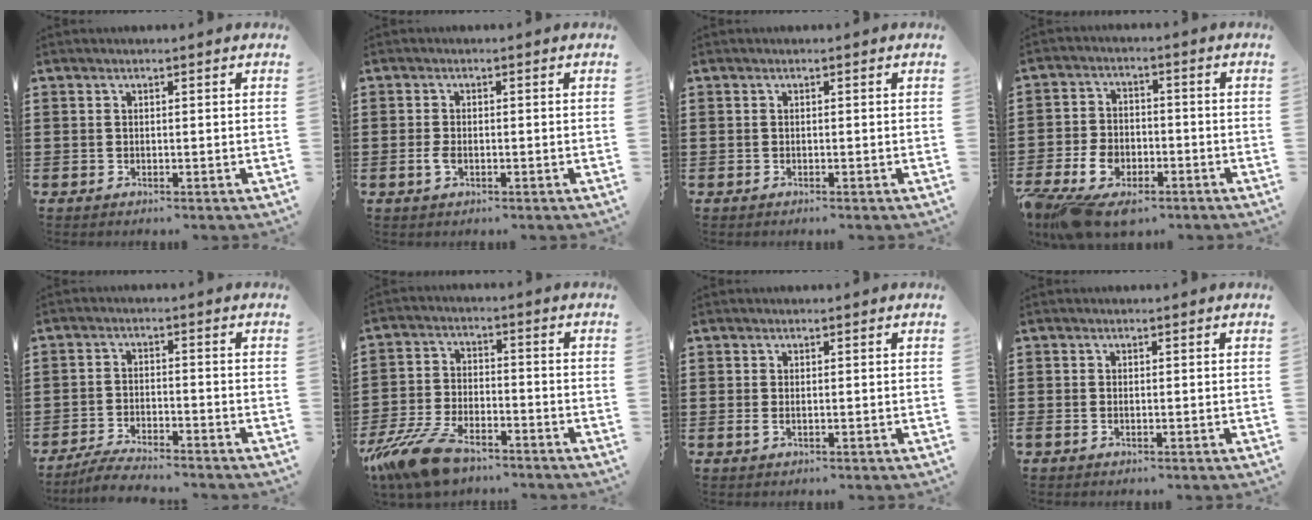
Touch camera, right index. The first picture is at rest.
{"total": 2.0, "force": [-0.7, 1.0, 1.6], "torque": [-0.045, -0.007, -0.017]}
{"total": 0.0}
{"total": 6.6, "force": [-4.3, 3.7, 3.4], "torque": [-0.092, 0.002, -0.088]}
{"total": 3.8, "force": [-3.7, 0.0, 0.8], "torque": [-0.018, 0.001, -0.074]}
{"total": 10.6, "force": [-8.1, 3.5, 5.7], "torque": [-0.139, 0.018, -0.160]}
{"total": 0.7, "force": [-0.1, 0.2, 0.7], "torque": [-0.015, -0.001, 0.000]}
{"total": 0.0}